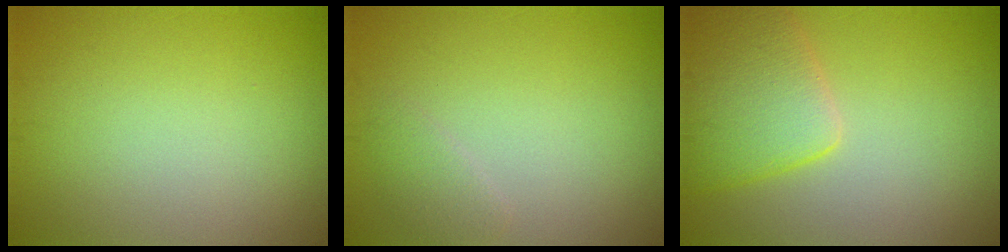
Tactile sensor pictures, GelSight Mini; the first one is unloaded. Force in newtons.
{"total": 1.2, "press": 1.2, "slide": 0.1}
{"total": 5.2, "press": 5.2, "slide": 0.3}